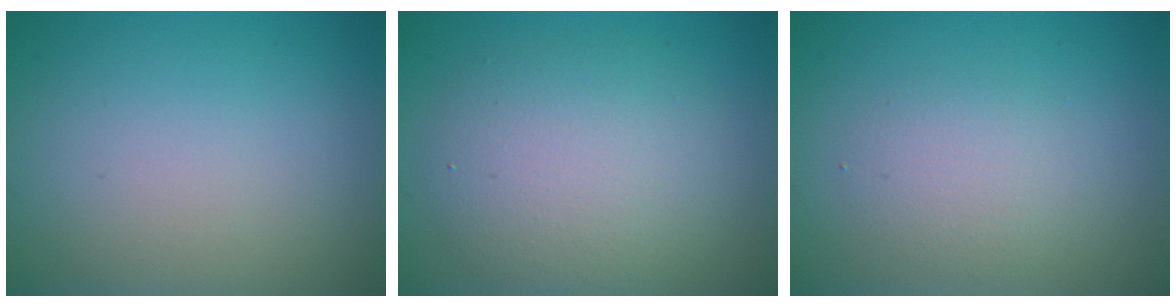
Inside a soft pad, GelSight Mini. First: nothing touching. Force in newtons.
{"total": 5.4, "press": 5.4, "slide": 0.2}
{"total": 2.2, "press": 2.2, "slide": 0.1}